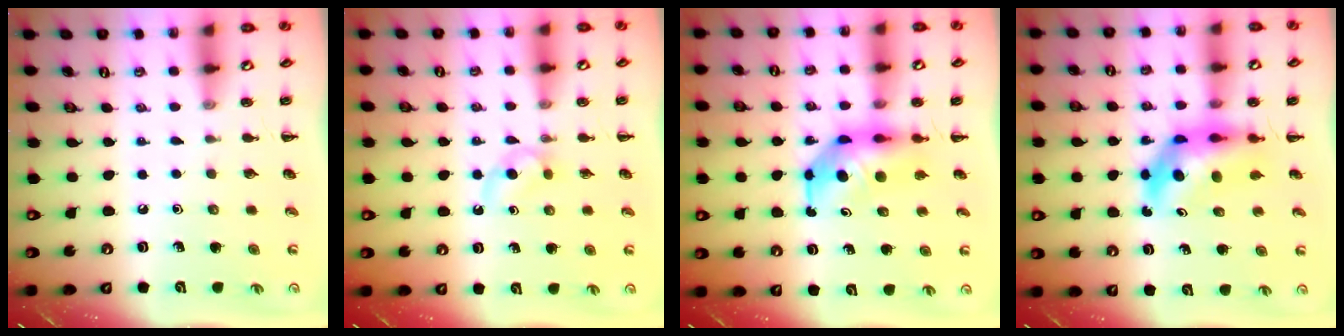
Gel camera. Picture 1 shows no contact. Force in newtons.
{"total": 3.0, "press": 2.8, "slide": 1.1}
{"total": 5.6, "press": 5.5, "slide": 1.2}
{"total": 6.1, "press": 6.0, "slide": 1.5}